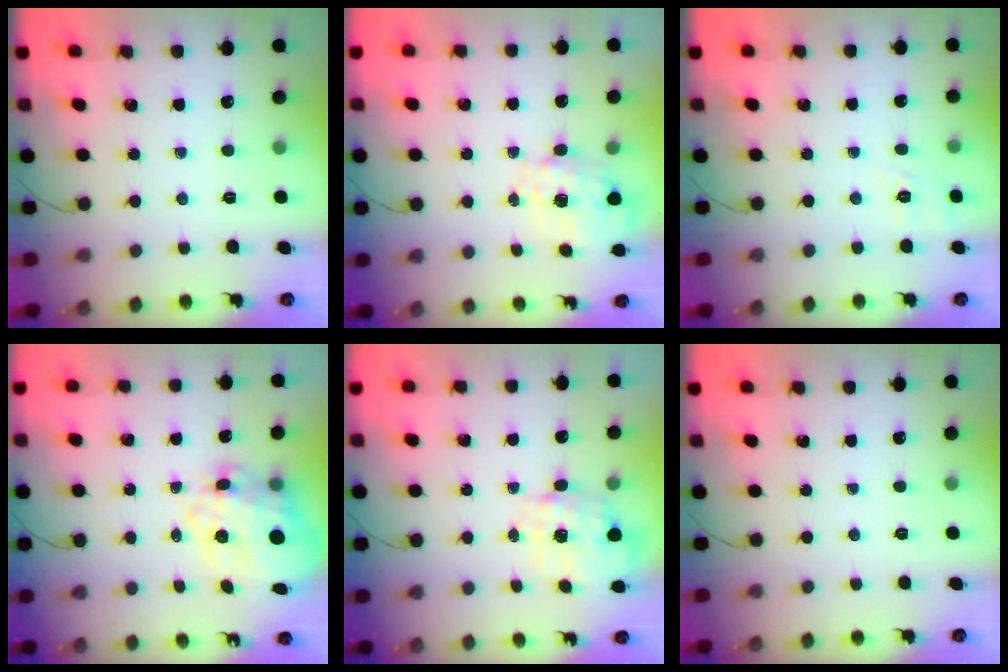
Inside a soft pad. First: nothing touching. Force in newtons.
{"total": 7.0, "press": 6.9, "slide": 0.3}
{"total": 2.1, "press": 0.8, "slide": 1.9}
{"total": 12.3, "press": 11.9, "slide": 2.9}
{"total": 2.8, "press": 2.6, "slide": 0.9}
{"total": 0.0}